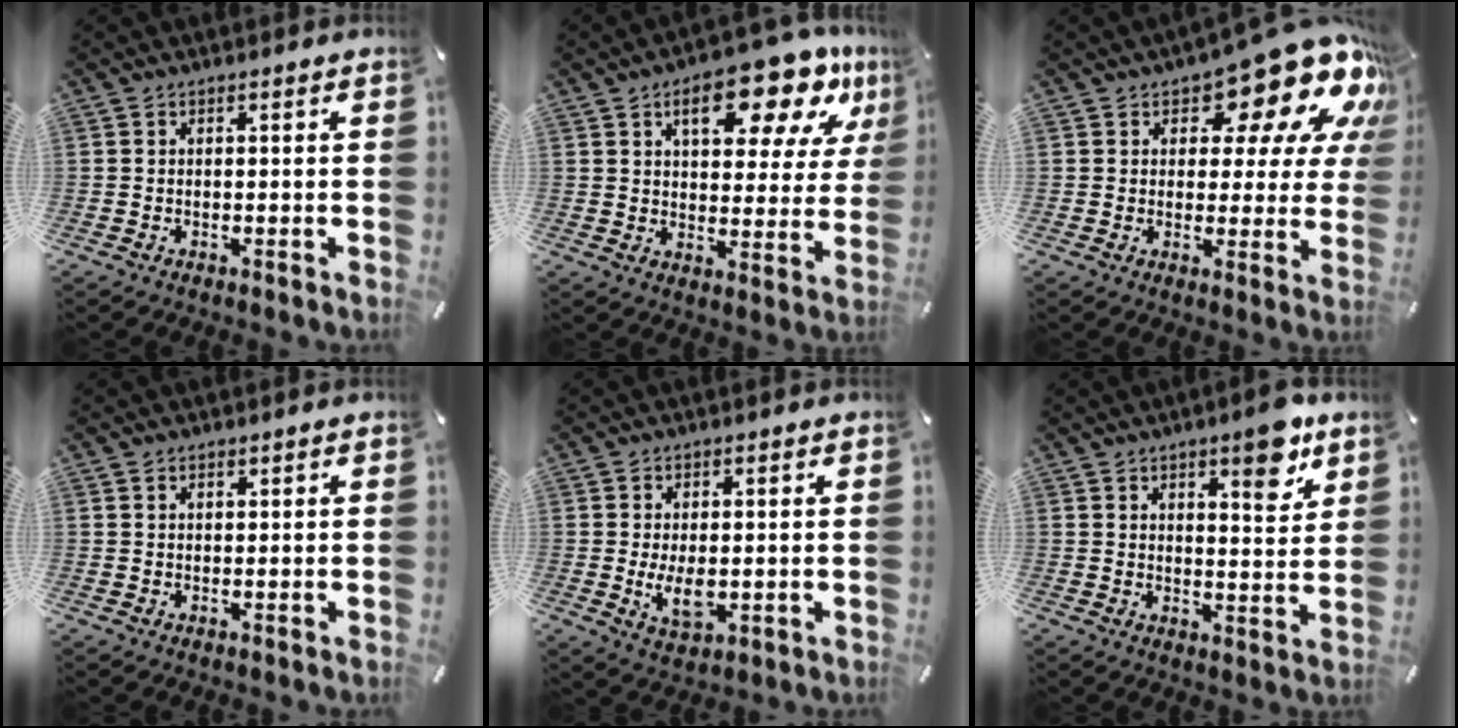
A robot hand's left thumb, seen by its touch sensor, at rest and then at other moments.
{"total": 17.8, "force": [10.3, 7.8, 12.3], "torque": [-0.165, -0.051, 0.164]}
{"total": 17.2, "force": [11.1, 7.7, 10.7], "torque": [-0.147, -0.079, 0.184]}
{"total": 1.0, "force": [0.8, 0.6, 0.2], "torque": [-0.005, 0.000, 0.015]}
{"total": 6.0, "force": [-0.2, 3.4, 4.8], "torque": [-0.098, -0.010, -0.009]}
{"total": 8.9, "force": [5.7, 3.2, 6.1], "torque": [-0.069, -0.035, 0.088]}